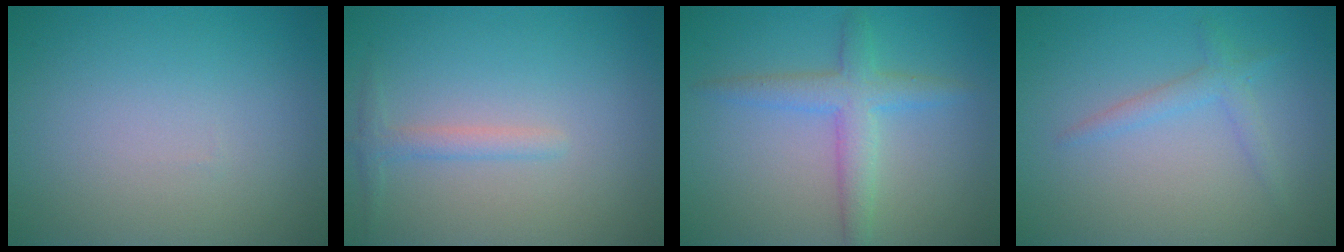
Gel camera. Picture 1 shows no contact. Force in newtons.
{"total": 1.5, "press": 1.5, "slide": 0.0}
{"total": 3.4, "press": 3.4, "slide": 0.0}
{"total": 1.7, "press": 1.7, "slide": 0.1}